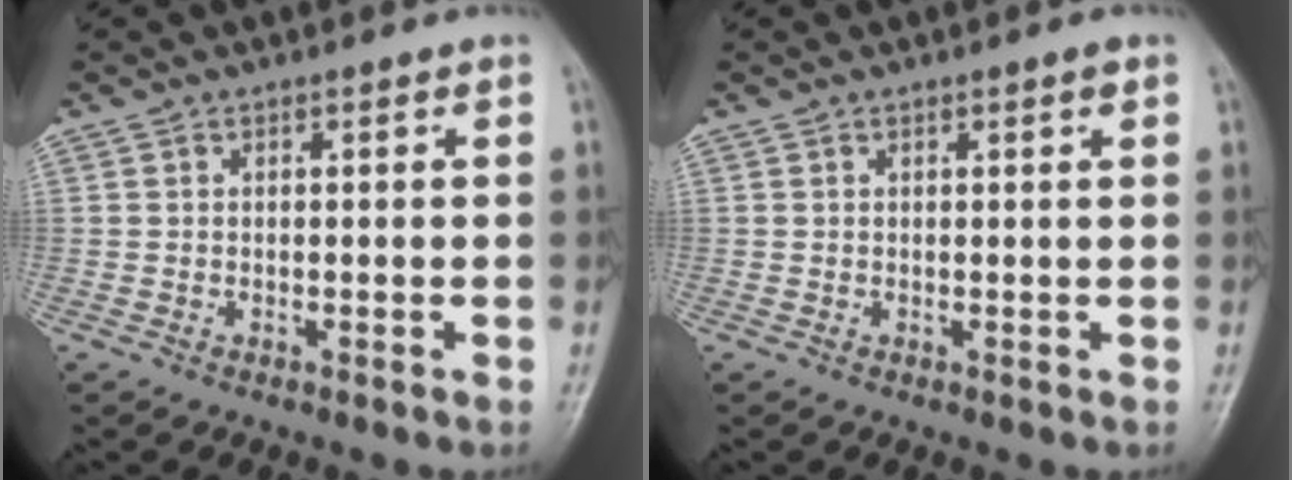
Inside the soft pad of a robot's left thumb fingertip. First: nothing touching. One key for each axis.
{"total": 1.0, "fx": 0.5, "fy": 0.2, "fz": 0.8, "tx": -0.013, "ty": -0.001, "tz": 0.007}